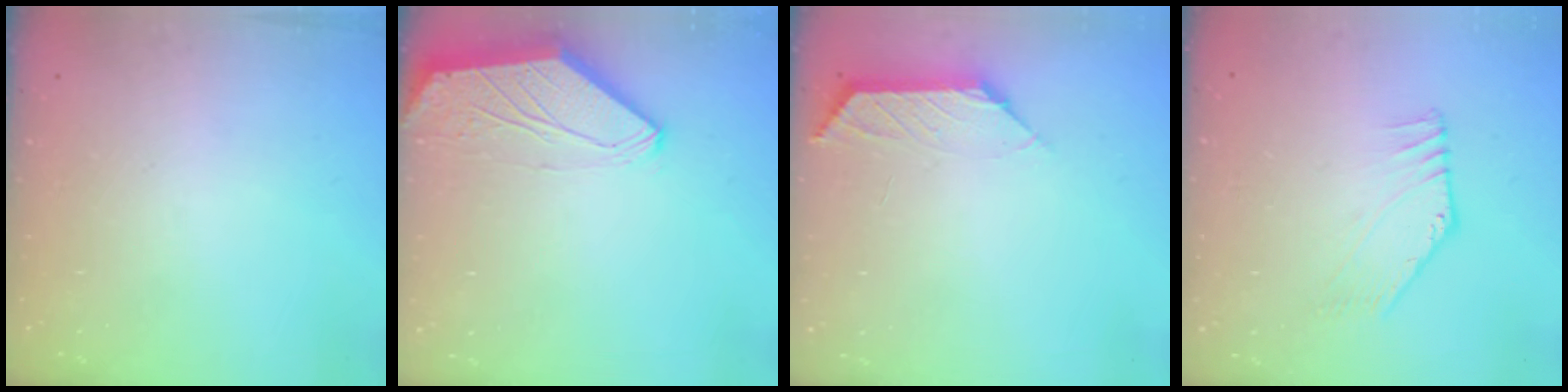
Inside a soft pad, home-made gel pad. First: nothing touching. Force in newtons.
{"total": 0.0}
{"total": 2.8, "press": 2.8, "slide": 0.3}
{"total": 3.1, "press": 3.1, "slide": 0.1}